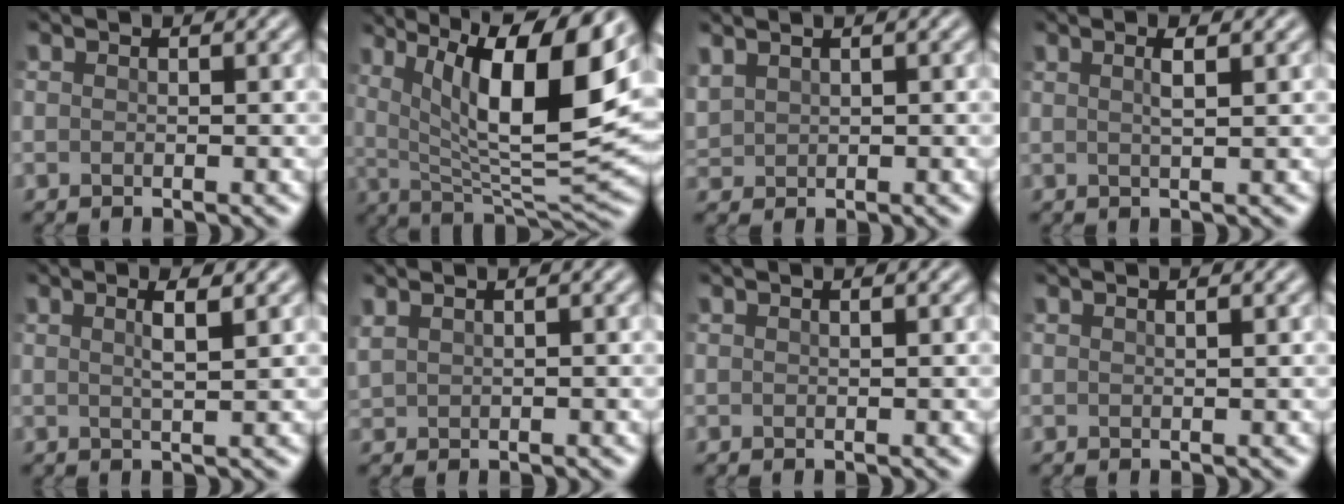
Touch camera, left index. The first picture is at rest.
{"total": 14.0, "force": [5.1, 4.3, 12.3], "torque": [-0.203, -0.005, 0.088]}
{"total": 1.6, "force": [1.2, 0.9, 0.6], "torque": [-0.022, 0.006, 0.030]}
{"total": 1.7, "force": [0.6, 0.4, 1.5], "torque": [-0.024, 0.005, 0.007]}
{"total": 2.5, "force": [1.0, 0.6, 2.2], "torque": [-0.031, 0.005, 0.012]}
{"total": 1.2, "force": [1.1, 0.3, 0.5], "torque": [-0.019, 0.004, 0.026]}
{"total": 0.8, "force": [0.6, 0.2, 0.5], "torque": [-0.008, -0.001, 0.003]}
{"total": 1.2, "force": [0.8, 0.4, 0.8], "torque": [-0.008, 0.001, 0.003]}